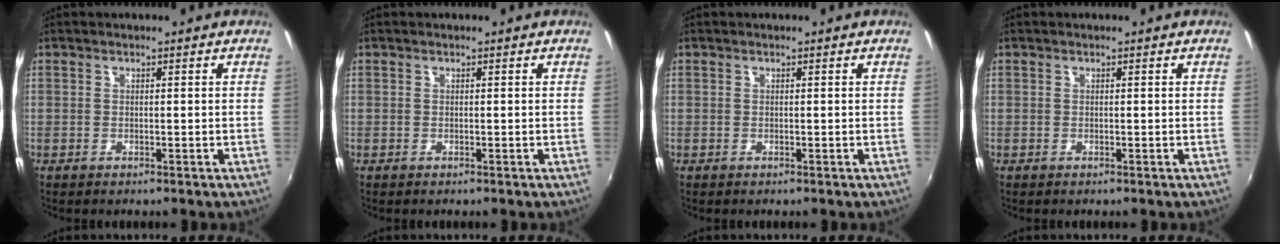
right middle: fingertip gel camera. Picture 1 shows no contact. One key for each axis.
{"total": 0.0}
{"total": 0.0}
{"total": 0.0}